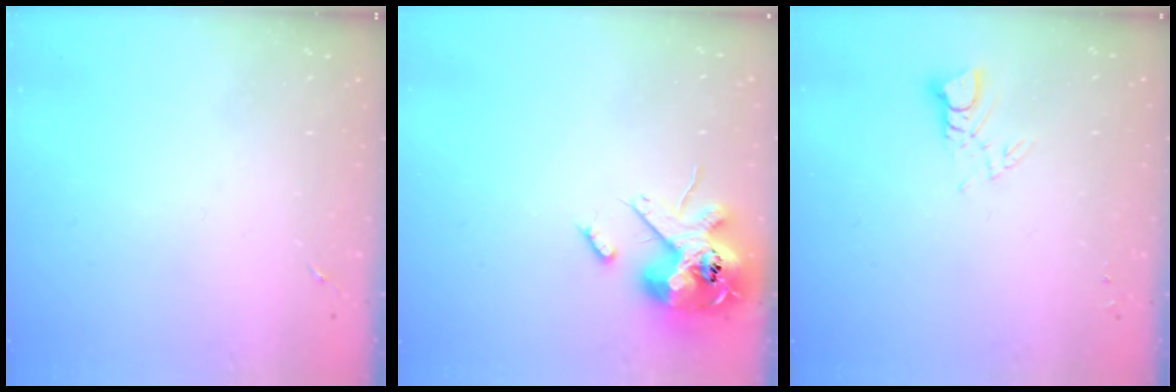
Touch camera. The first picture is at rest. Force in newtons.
{"total": 14.9, "press": 14.7, "slide": 2.6}
{"total": 3.8, "press": 3.7, "slide": 0.3}